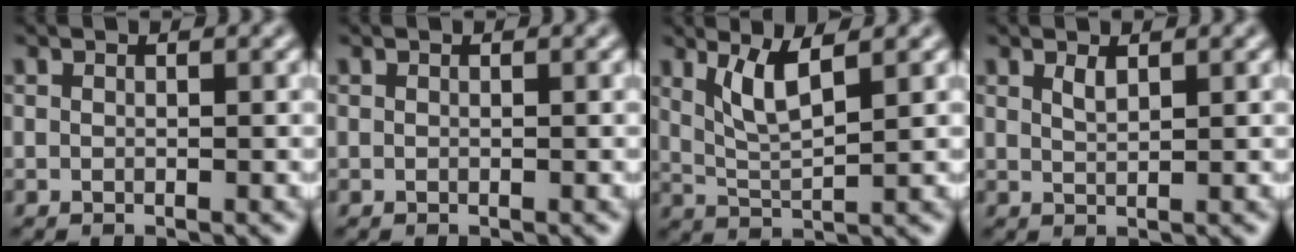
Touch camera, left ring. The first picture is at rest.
{"total": 0.0}
{"total": 3.5, "force": [1.8, 0.7, 2.9], "torque": [-0.061, -0.007, 0.041]}
{"total": 1.1, "force": [0.8, 0.3, 0.7], "torque": [-0.015, -0.001, 0.015]}